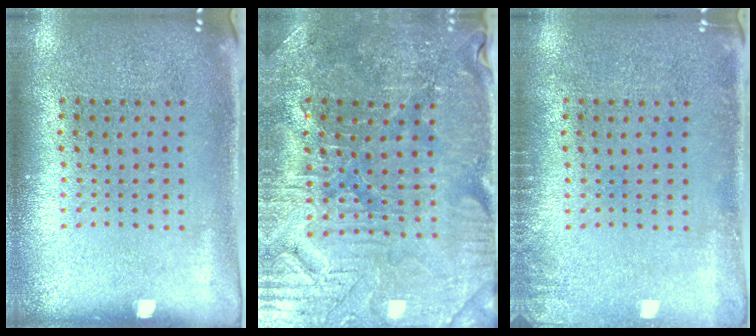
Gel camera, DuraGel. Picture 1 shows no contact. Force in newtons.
{"total": 3.5, "press": 3.5, "slide": 0.5}
{"total": 1.1, "press": 1.1, "slide": 0.2}